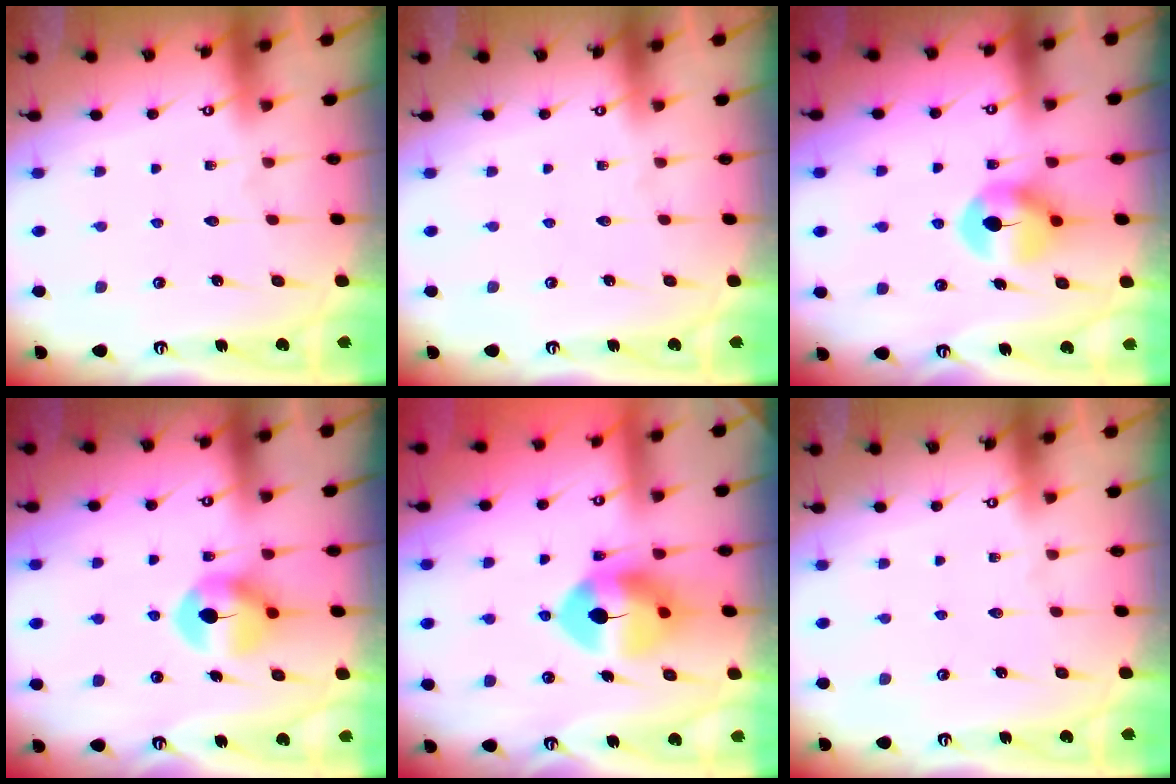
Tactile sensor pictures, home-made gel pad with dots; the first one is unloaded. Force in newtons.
{"total": 0.0}
{"total": 7.7, "press": 7.6, "slide": 0.7}
{"total": 7.7, "press": 7.6, "slide": 0.7}
{"total": 10.2, "press": 10.0, "slide": 1.6}
{"total": 0.0}